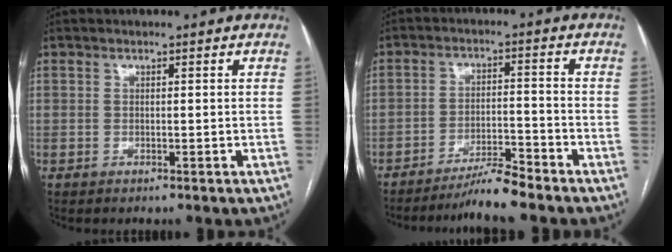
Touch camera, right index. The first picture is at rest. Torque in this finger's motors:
{"motor_torque": [0.28, -0.17, 0.04, 0.05]}